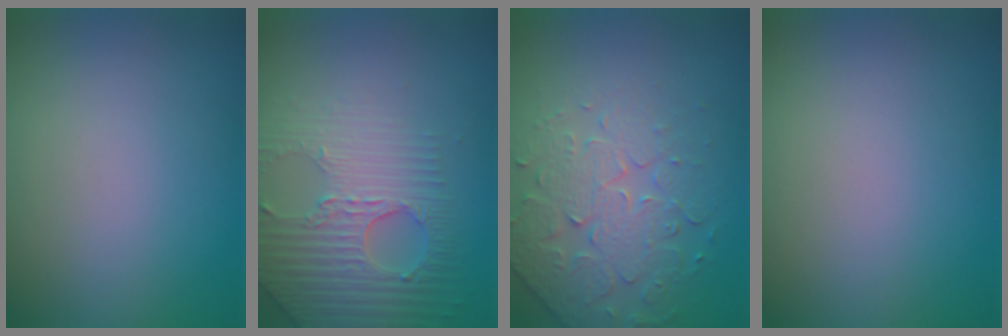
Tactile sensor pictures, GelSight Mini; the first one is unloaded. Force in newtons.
{"total": 4.1, "press": 3.9, "slide": 1.1}
{"total": 4.3, "press": 4.0, "slide": 1.8}
{"total": 0.0}